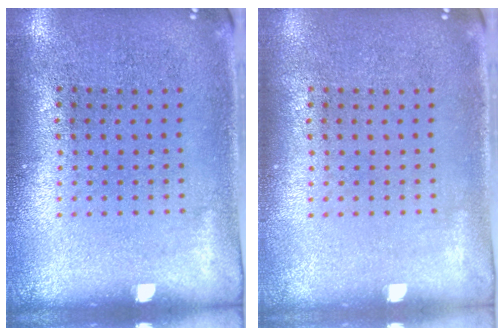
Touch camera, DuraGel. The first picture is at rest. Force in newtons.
{"total": 0.0}